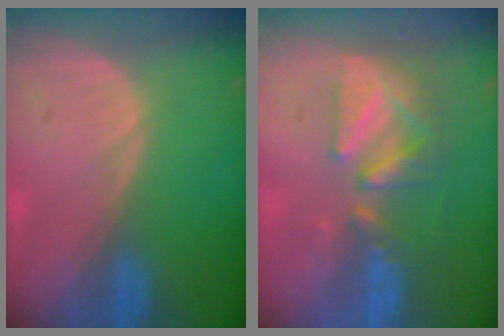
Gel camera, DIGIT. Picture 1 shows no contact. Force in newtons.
{"total": 8.6, "press": 7.7, "slide": 4.0}